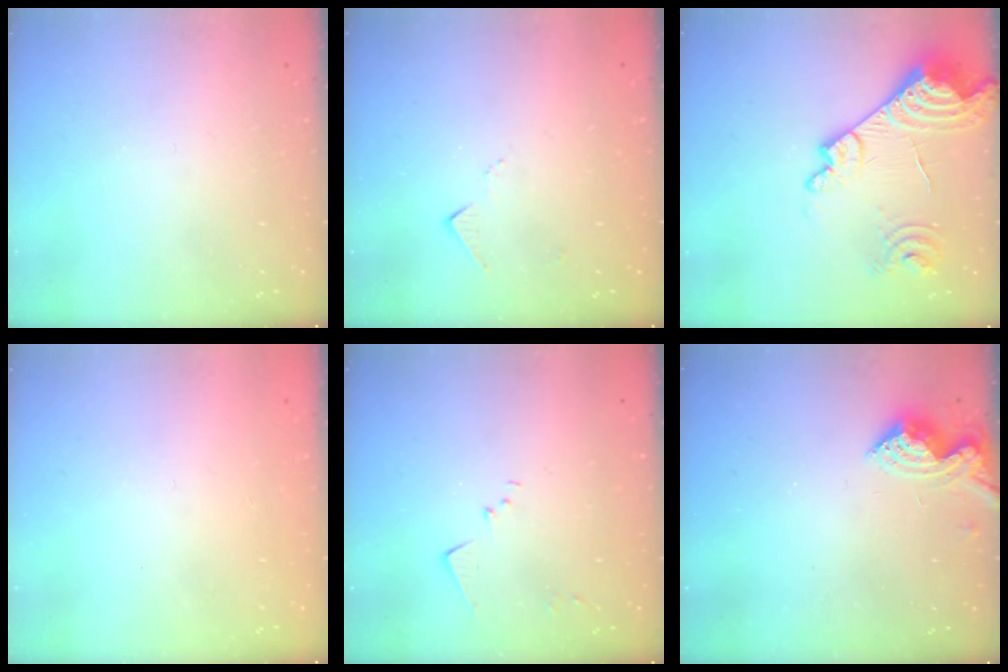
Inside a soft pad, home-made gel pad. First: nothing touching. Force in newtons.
{"total": 5.6, "press": 5.6, "slide": 0.6}
{"total": 19.0, "press": 18.9, "slide": 1.8}
{"total": 1.5, "press": 1.3, "slide": 0.9}
{"total": 6.4, "press": 6.3, "slide": 0.8}
{"total": 8.9, "press": 8.8, "slide": 0.6}